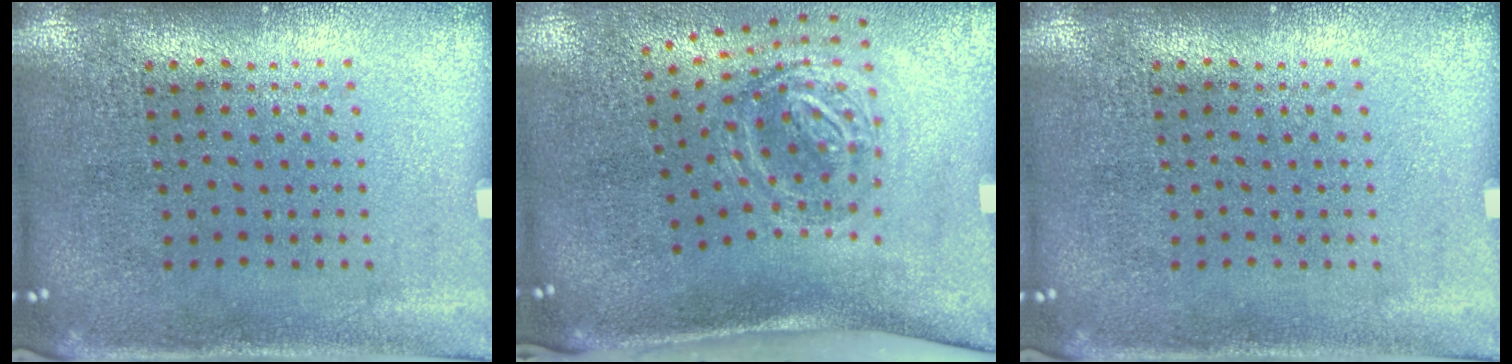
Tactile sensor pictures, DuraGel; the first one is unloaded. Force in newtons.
{"total": 1.9, "press": 1.2, "slide": 1.5}
{"total": 0.0}